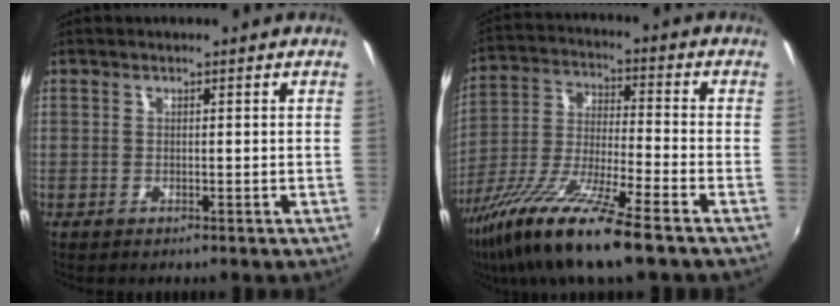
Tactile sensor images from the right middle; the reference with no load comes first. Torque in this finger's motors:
{"motor_torque": [1.13, -1.01, 0.80, 0.21]}